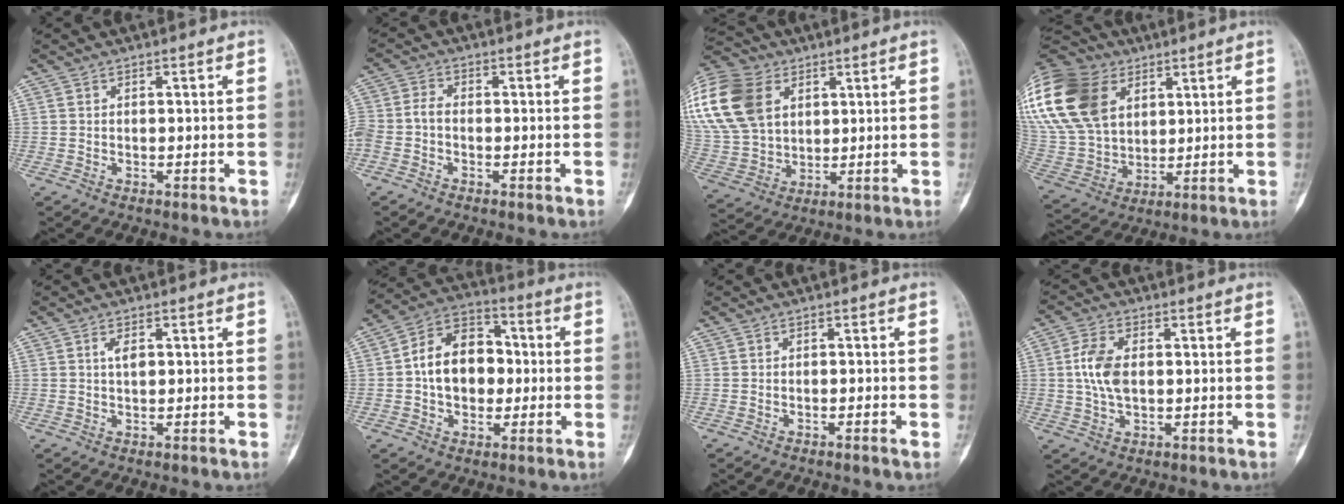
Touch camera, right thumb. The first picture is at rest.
{"total": 5.1, "force": [-1.6, 3.3, 3.6], "torque": [-0.090, 0.014, -0.038]}
{"total": 22.8, "force": [8.0, 16.2, 13.9], "torque": [-0.317, 0.015, 0.158]}
{"total": 28.5, "force": [10.9, 20.0, 17.1], "torque": [-0.404, 0.032, 0.221]}
{"total": 2.7, "force": [0.6, 1.3, 2.2], "torque": [-0.035, -0.002, 0.010]}
{"total": 13.4, "force": [0.0, 9.8, 9.2], "torque": [-0.112, 0.032, -0.009]}
{"total": 1.2, "force": [-0.6, 0.0, 1.0], "torque": [-0.022, 0.002, -0.011]}
{"total": 6.7, "force": [0.4, 3.7, 5.5], "torque": [-0.119, 0.004, 0.006]}